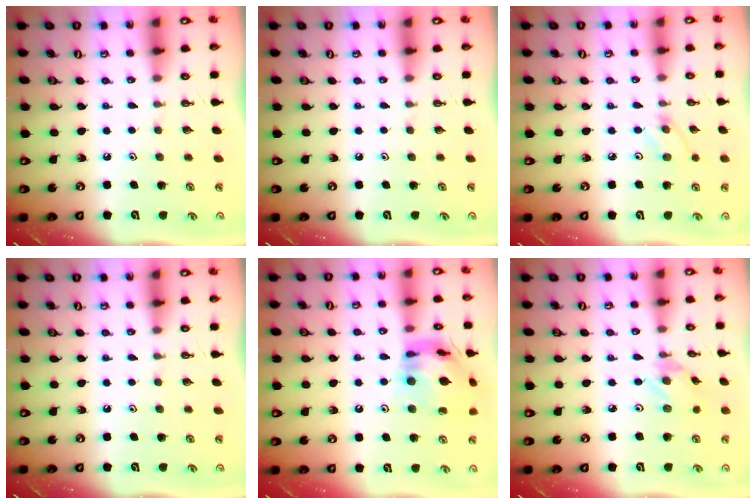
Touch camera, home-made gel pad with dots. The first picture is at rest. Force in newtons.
{"total": 0.0}
{"total": 3.8, "press": 3.8, "slide": 0.4}
{"total": 0.0}
{"total": 16.4, "press": 16.4, "slide": 1.3}
{"total": 1.5, "press": 1.5, "slide": 0.0}